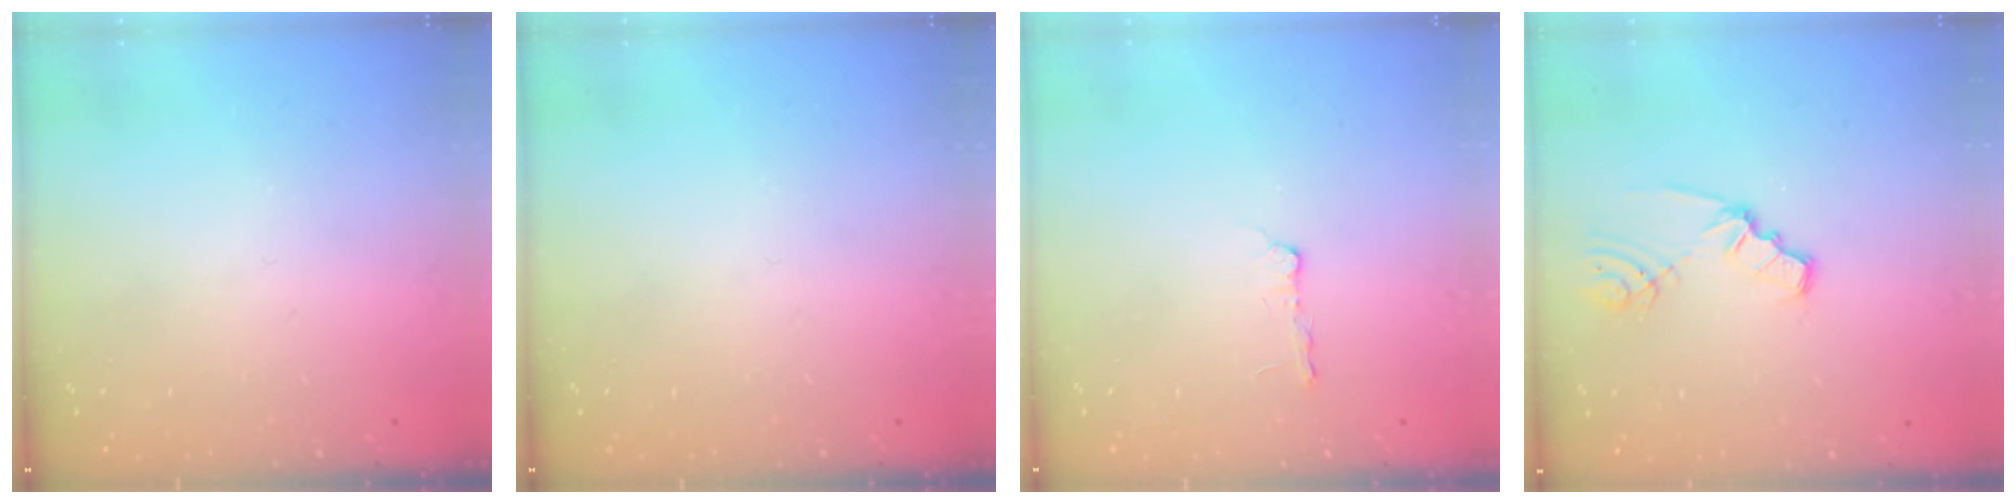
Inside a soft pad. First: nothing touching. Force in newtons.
{"total": 0.0}
{"total": 2.4, "press": 2.3, "slide": 0.4}
{"total": 2.5, "press": 2.5, "slide": 0.4}